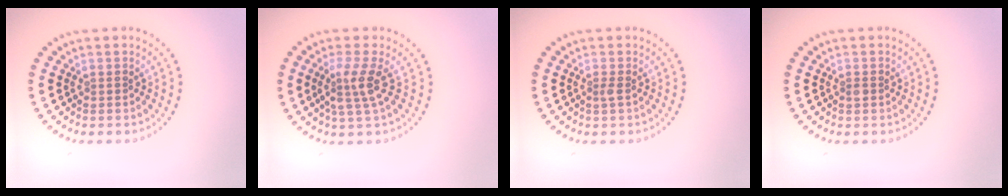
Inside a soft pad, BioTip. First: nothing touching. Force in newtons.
{"total": 2.7, "press": 2.0, "slide": 1.8}
{"total": 0.6, "press": 0.5, "slide": 0.3}
{"total": 0.6, "press": 0.6, "slide": 0.2}